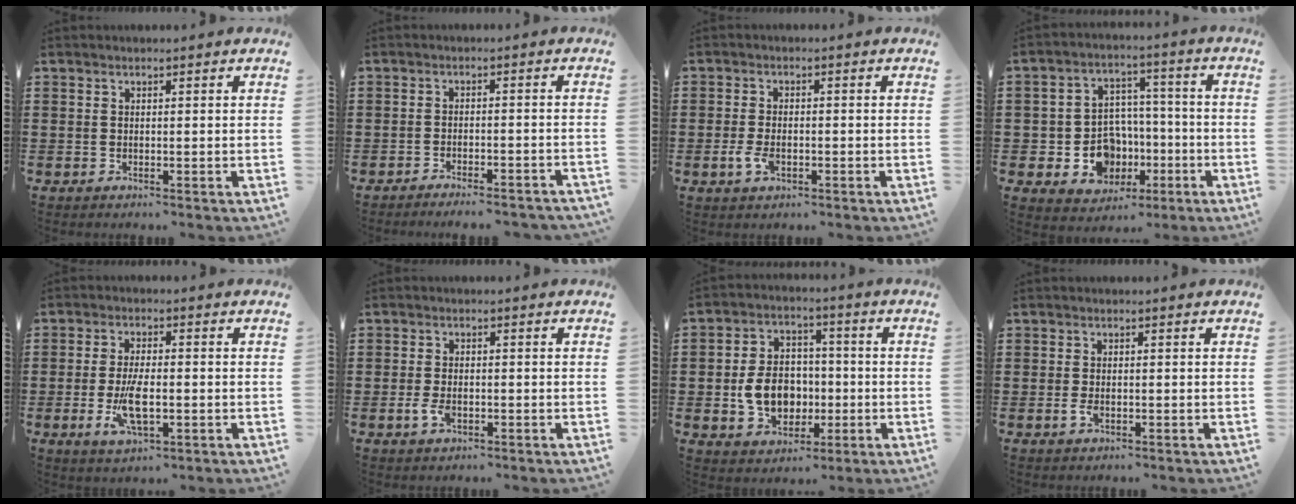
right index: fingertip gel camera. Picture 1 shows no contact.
{"total": 2.7, "force": [-2.6, -0.1, 0.6], "torque": [-0.014, 0.000, -0.054]}
{"total": 3.2, "force": [-1.2, 1.6, 2.5], "torque": [-0.061, -0.008, -0.022]}
{"total": 9.2, "force": [-2.0, 8.0, 4.1], "torque": [-0.090, 0.010, -0.026]}
{"total": 6.7, "force": [-1.5, 2.5, 6.1], "torque": [-0.131, -0.009, -0.028]}
{"total": 2.8, "force": [-1.0, 1.4, 2.2], "torque": [-0.056, -0.008, -0.020]}
{"total": 9.2, "force": [-1.4, 7.1, 5.6], "torque": [-0.115, 0.009, -0.027]}
{"total": 1.6, "force": [-0.5, 0.8, 1.3], "torque": [-0.034, -0.007, -0.010]}